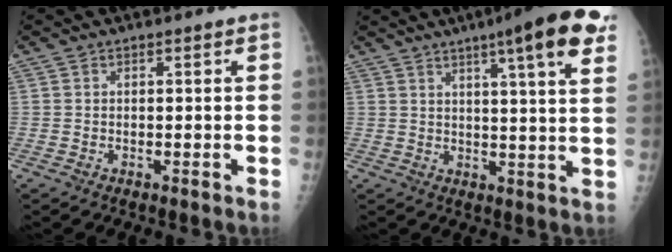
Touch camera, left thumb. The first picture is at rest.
{"total": 15.4, "force": [8.7, 1.7, 12.7], "torque": [-0.162, -0.022, 0.103]}